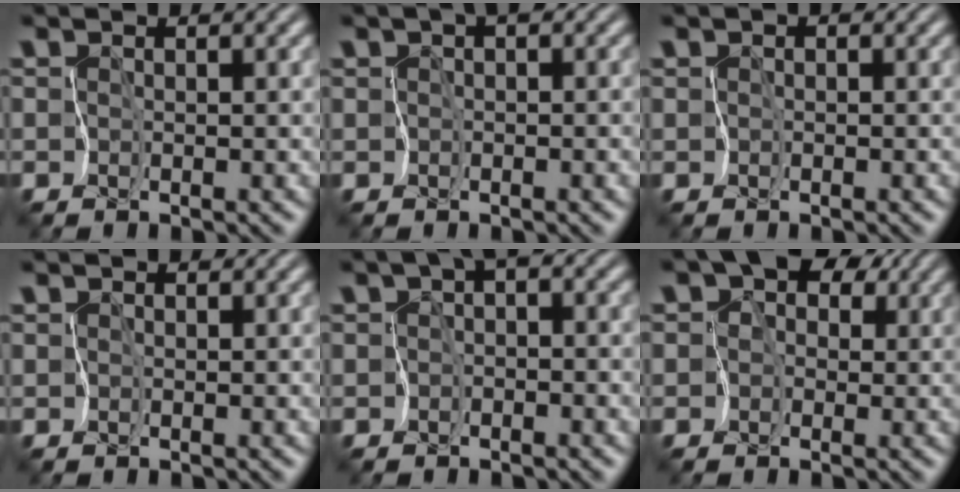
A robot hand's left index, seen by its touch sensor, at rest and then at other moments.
{"total": 2.2, "force": [0.3, 1.4, 1.7], "torque": [-0.016, 0.010, 0.002]}
{"total": 1.1, "force": [0.1, 1.0, 0.5], "torque": [0.007, 0.013, -0.010]}
{"total": 0.7, "force": [0.4, 0.5, 0.3], "torque": [0.005, 0.010, 0.000]}
{"total": 2.5, "force": [-0.1, 1.5, 2.0], "torque": [-0.028, 0.009, -0.009]}
{"total": 7.5, "force": [2.7, 5.7, 4.1], "torque": [-0.035, 0.040, -0.005]}